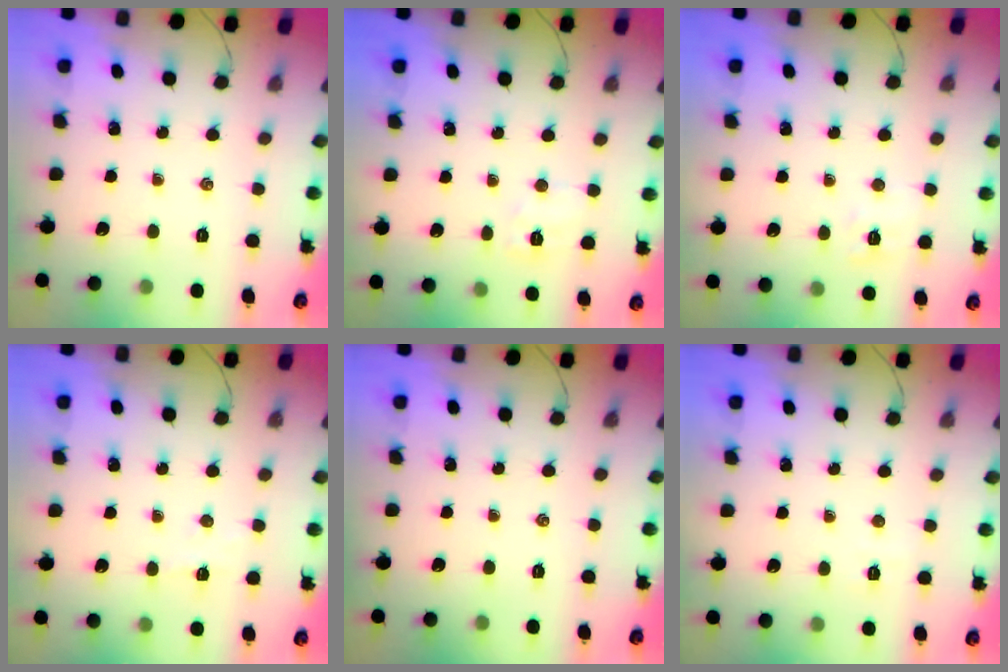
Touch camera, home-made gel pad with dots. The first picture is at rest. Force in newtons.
{"total": 5.5, "press": 5.4, "slide": 1.0}
{"total": 6.3, "press": 6.1, "slide": 1.6}
{"total": 3.7, "press": 3.5, "slide": 1.2}
{"total": 0.0}
{"total": 2.5, "press": 2.4, "slide": 0.7}